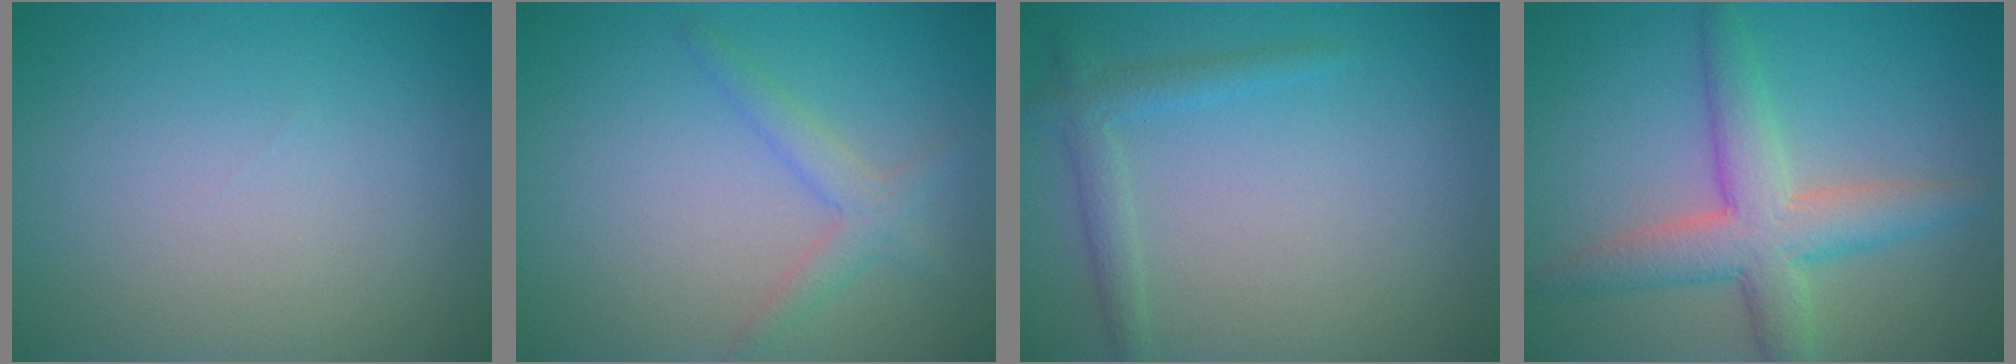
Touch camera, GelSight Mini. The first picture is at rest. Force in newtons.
{"total": 2.1, "press": 2.1, "slide": 0.1}
{"total": 1.2, "press": 1.2, "slide": 0.1}
{"total": 5.6, "press": 5.5, "slide": 0.3}